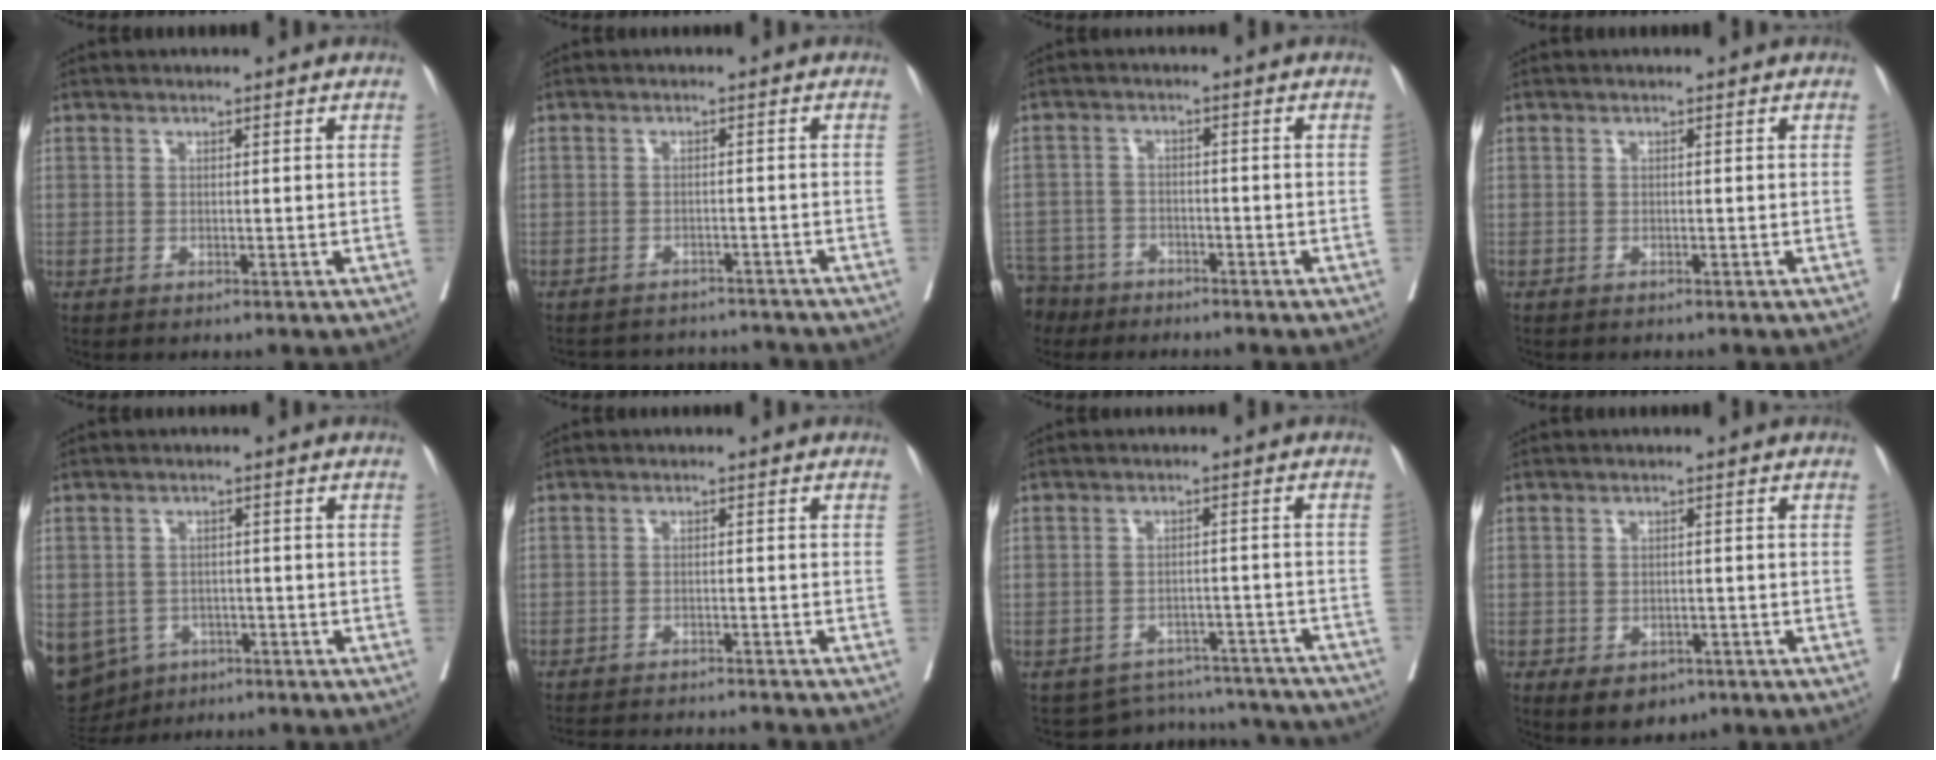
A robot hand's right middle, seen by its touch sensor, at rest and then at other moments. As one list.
[{"total": 9.0, "force": [-8.7, 1.9, 0.9], "torque": [-0.016, 0.014, -0.105]}, {"total": 9.0, "force": [-7.4, 5.0, 1.4], "torque": [-0.046, -0.005, -0.132]}, {"total": 1.0, "force": [-0.9, 0.3, 0.3], "torque": [-0.009, -0.002, -0.014]}, {"total": 16.1, "force": [-7.3, 13.1, 5.9], "torque": [-0.185, -0.001, -0.092]}, {"total": 10.3, "force": [-9.9, 0.4, 2.8], "torque": [-0.033, -0.005, -0.136]}, {"total": 13.1, "force": [-12.6, 3.5, 0.3], "torque": [0.007, 0.031, -0.140]}, {"total": 5.5, "force": [-3.4, 3.5, 2.5], "torque": [-0.029, -0.001, -0.041]}]